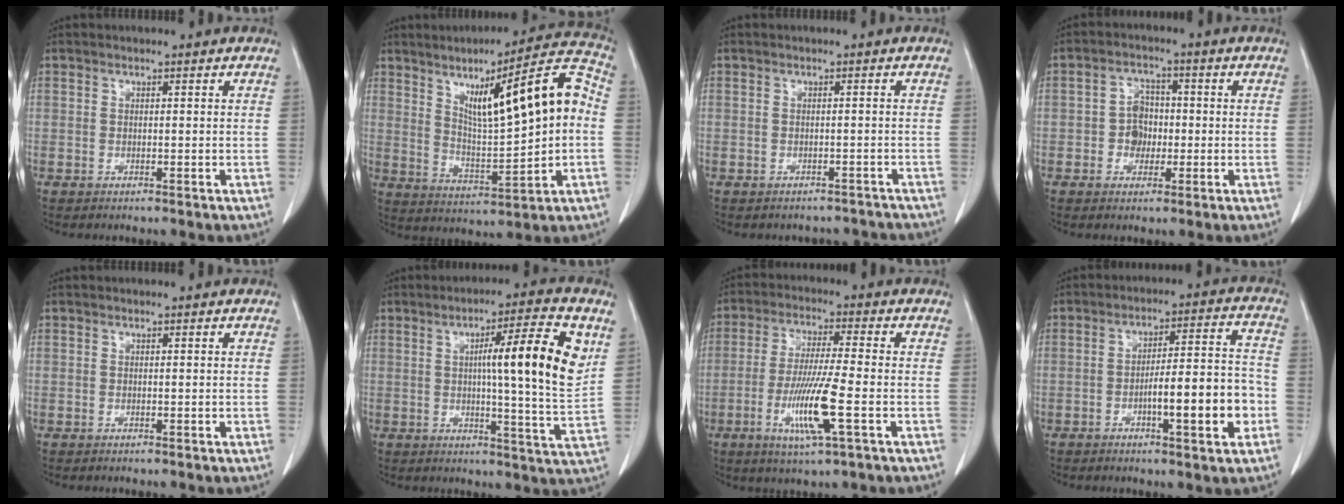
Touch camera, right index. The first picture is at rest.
{"total": 16.1, "force": [2.9, 2.3, 15.7], "torque": [-0.238, 0.030, 0.052]}
{"total": 5.4, "force": [-5.0, 2.0, 0.5], "torque": [-0.002, 0.009, -0.048]}
{"total": 4.2, "force": [-0.8, 3.5, 2.3], "torque": [-0.038, 0.013, -0.013]}
{"total": 0.0}
{"total": 13.3, "force": [3.7, -0.1, 12.8], "torque": [-0.186, 0.001, 0.047]}
{"total": 10.4, "force": [-3.3, 0.1, 9.9], "torque": [-0.195, -0.016, -0.065]}
{"total": 11.1, "force": [-3.7, 1.5, 10.4], "torque": [-0.157, 0.015, -0.053]}